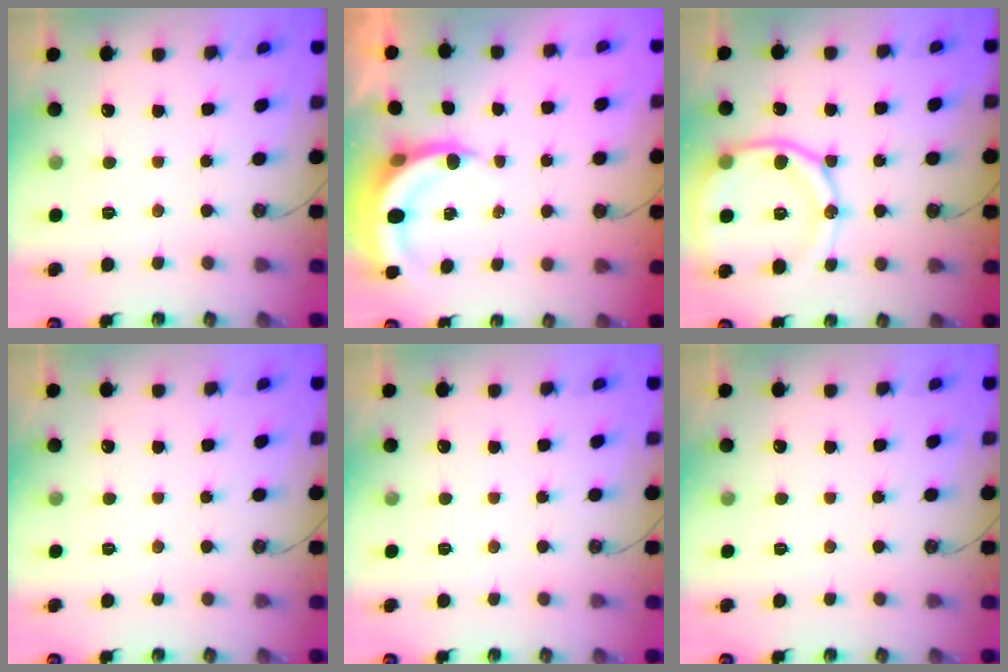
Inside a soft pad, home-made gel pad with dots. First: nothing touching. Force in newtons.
{"total": 4.9, "press": 4.9, "slide": 0.3}
{"total": 15.7, "press": 15.6, "slide": 1.4}
{"total": 0.0}
{"total": 0.0}
{"total": 0.0}